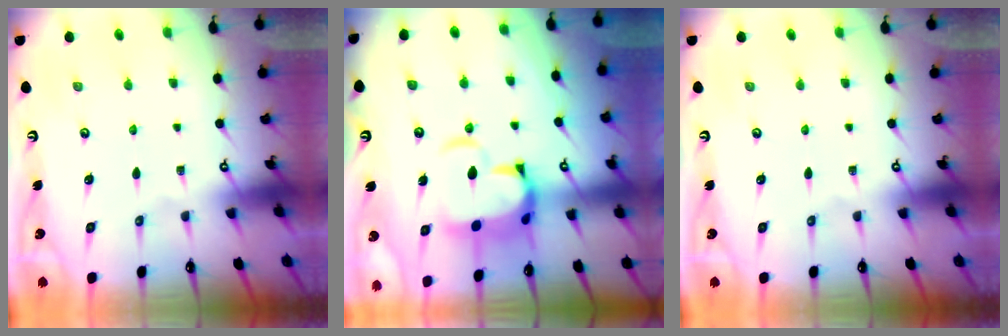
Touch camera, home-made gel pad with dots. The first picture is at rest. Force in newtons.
{"total": 6.5, "press": 6.2, "slide": 2.0}
{"total": 0.0}